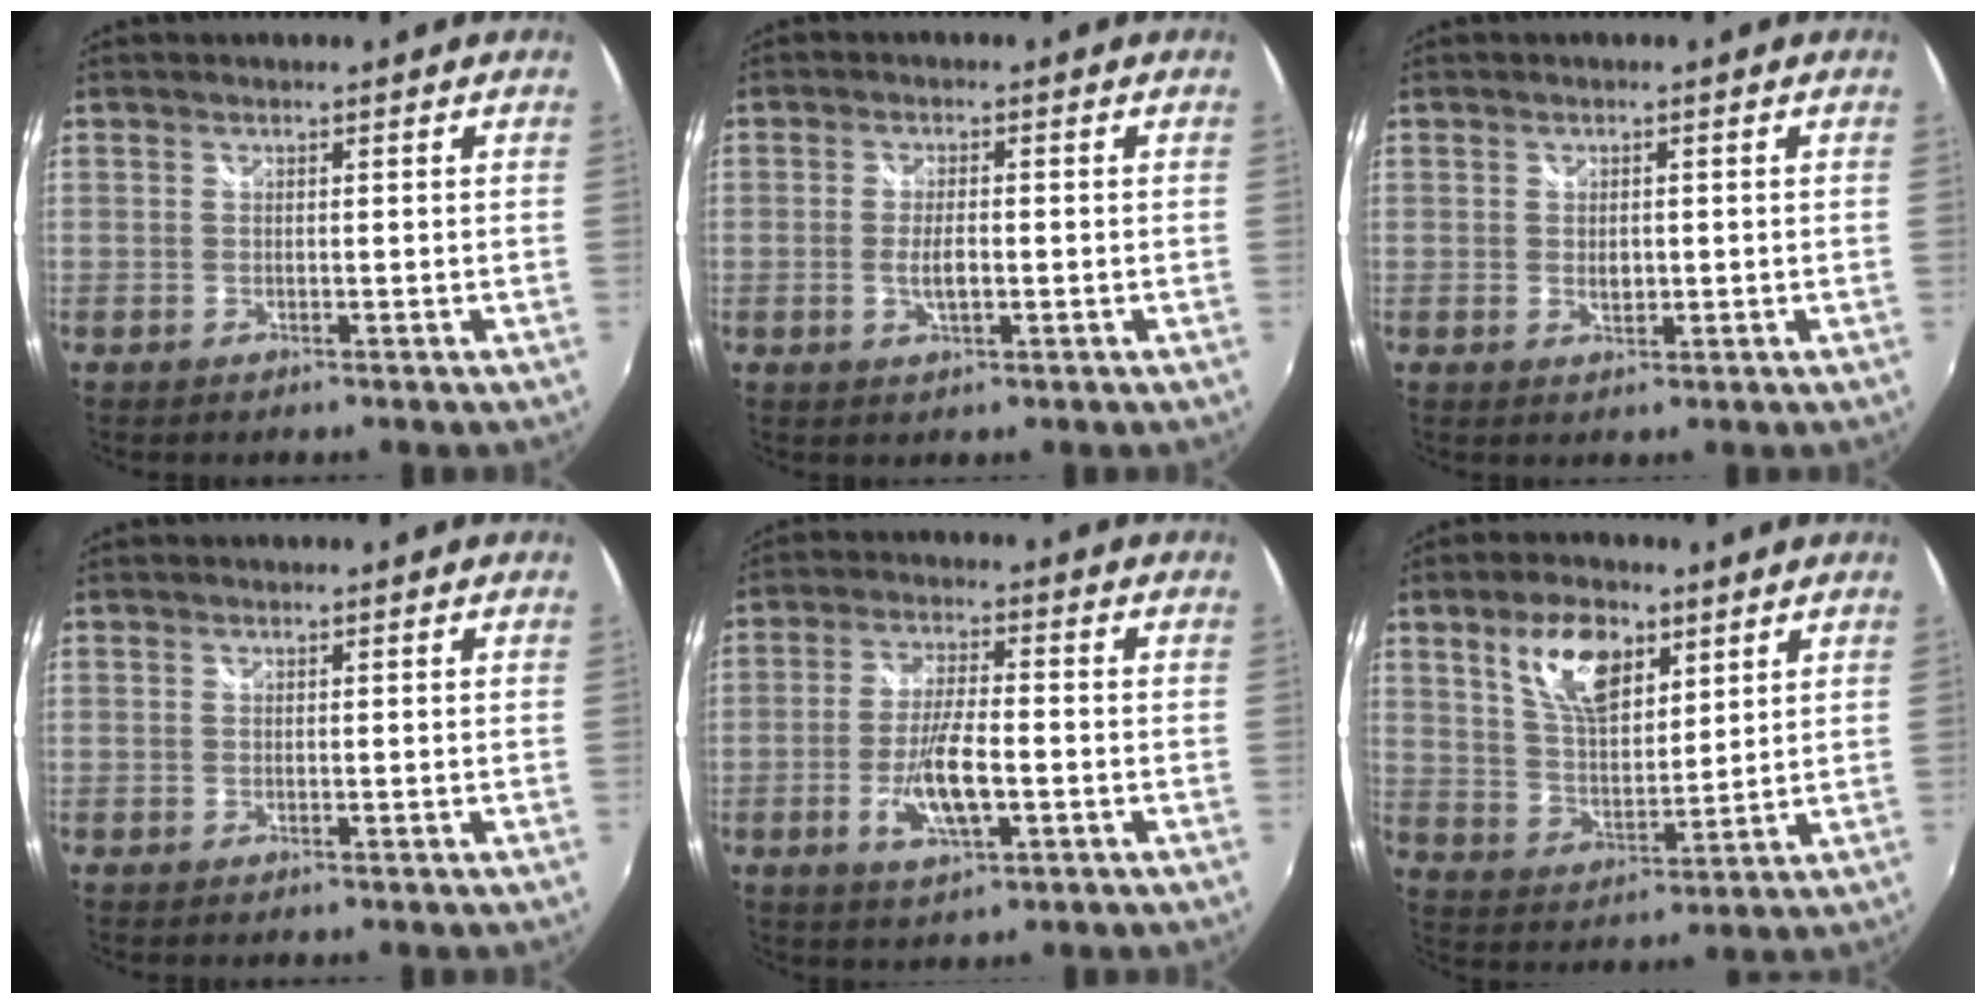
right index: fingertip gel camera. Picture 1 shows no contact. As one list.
[{"total": 3.8, "force": [-0.8, 1.3, 3.4], "torque": [-0.065, -0.005, -0.014]}, {"total": 2.3, "force": [-0.1, 1.6, 1.6], "torque": [-0.025, -0.002, -0.001]}, {"total": 0.0}, {"total": 9.2, "force": [-2.9, 2.8, 8.3], "torque": [-0.165, -0.007, -0.051]}, {"total": 11.5, "force": [6.1, 5.5, 8.0], "torque": [-0.141, 0.012, 0.118]}]